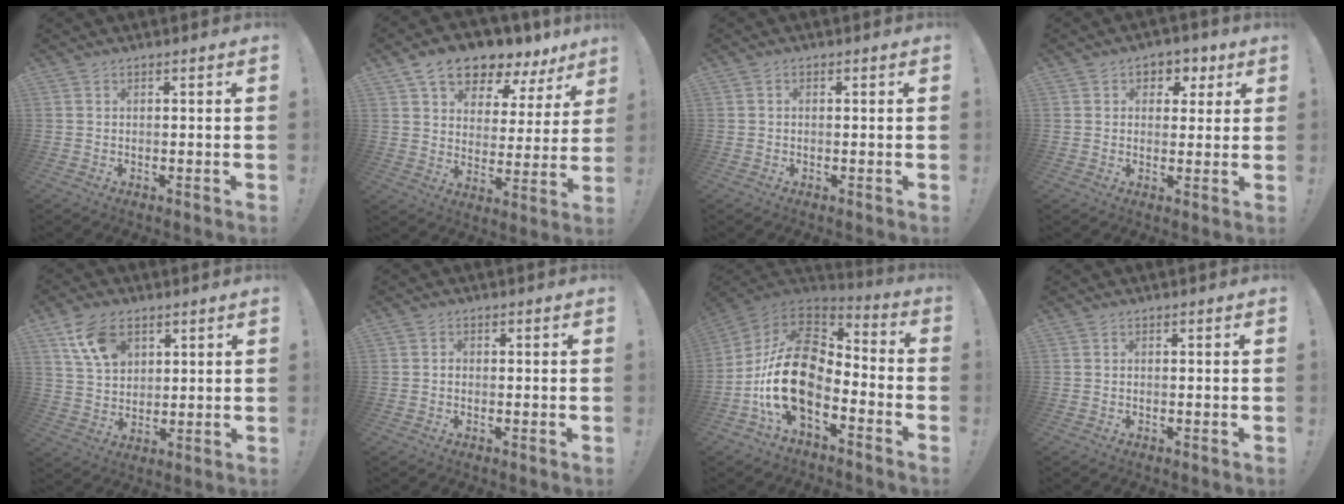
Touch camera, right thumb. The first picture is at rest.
{"total": 11.1, "force": [8.8, 5.3, 4.3], "torque": [-0.073, -0.068, 0.158]}
{"total": 0.6, "force": [-0.3, 0.4, 0.3], "torque": [-0.012, 0.004, -0.005]}
{"total": 4.8, "force": [1.6, 4.3, 1.4], "torque": [-0.007, -0.008, 0.027]}
{"total": 11.3, "force": [5.8, 7.5, 6.2], "torque": [-0.099, -0.018, 0.113]}
{"total": 1.0, "force": [-0.6, 0.7, 0.2], "torque": [-0.003, 0.004, -0.011]}
{"total": 20.2, "force": [-4.7, 11.5, 15.8], "torque": [-0.304, 0.026, -0.076]}
{"total": 0.0}